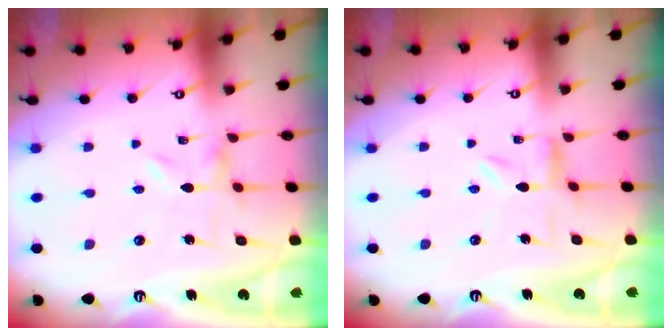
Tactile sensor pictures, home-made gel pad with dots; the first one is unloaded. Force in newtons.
{"total": 2.1, "press": 2.1, "slide": 0.2}